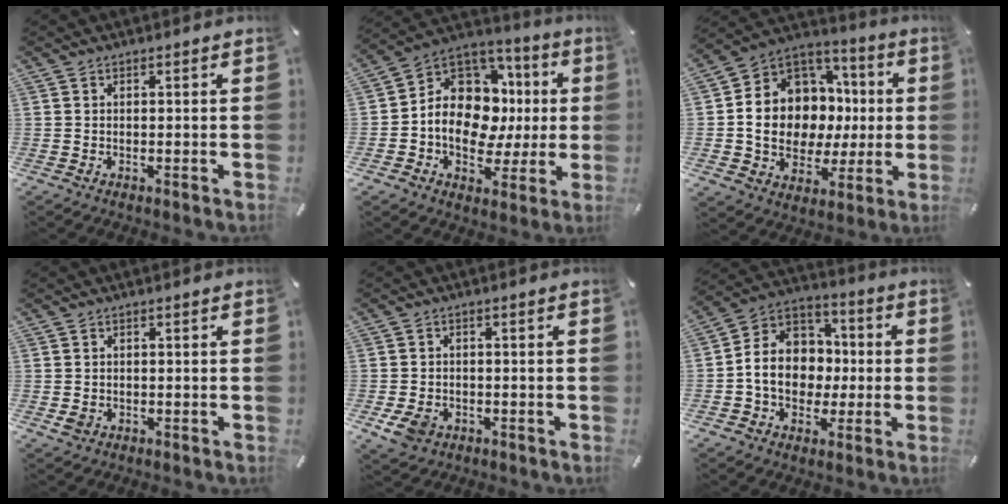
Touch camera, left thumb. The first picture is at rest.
{"total": 14.6, "force": [0.2, 11.9, 8.4], "torque": [-0.149, -0.018, 0.010]}
{"total": 13.8, "force": [-0.5, 12.0, 6.8], "torque": [-0.134, -0.022, 0.000]}
{"total": 1.7, "force": [-0.5, 1.4, 0.9], "torque": [-0.015, 0.003, -0.008]}
{"total": 5.1, "force": [-2.0, 3.9, 2.7], "torque": [-0.068, 0.004, -0.040]}
{"total": 12.5, "force": [-2.0, 11.0, 5.6], "torque": [-0.121, 0.008, -0.035]}